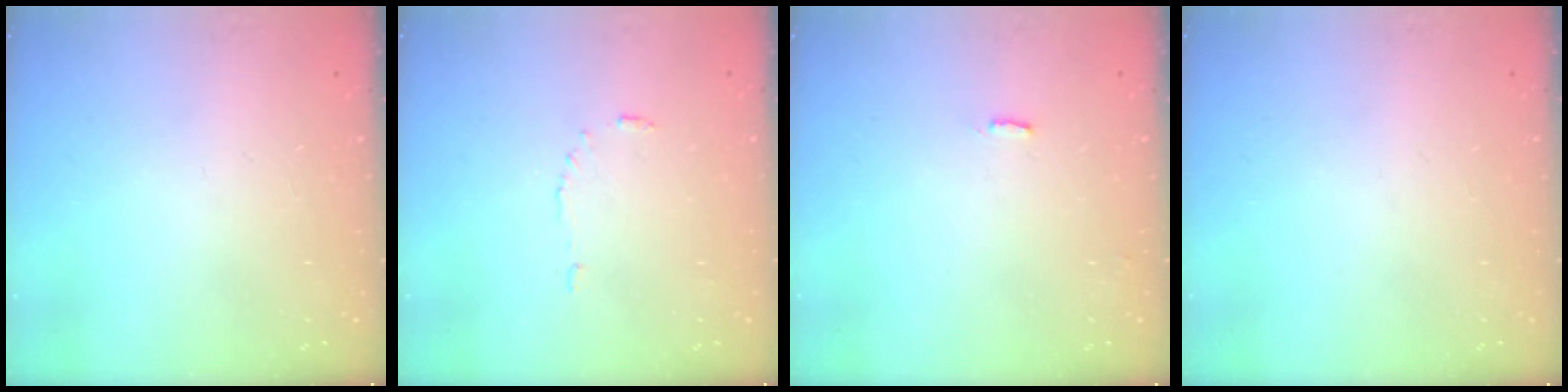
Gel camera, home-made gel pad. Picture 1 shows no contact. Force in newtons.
{"total": 3.5, "press": 3.5, "slide": 0.3}
{"total": 3.6, "press": 3.6, "slide": 0.3}
{"total": 0.0}